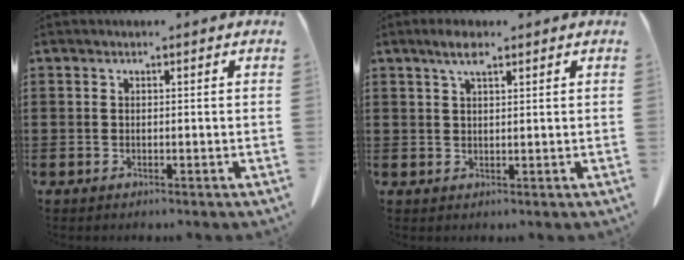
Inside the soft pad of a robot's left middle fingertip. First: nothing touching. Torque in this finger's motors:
{"motor_torque": [0.67, 0.39, 0.06, 0.04]}